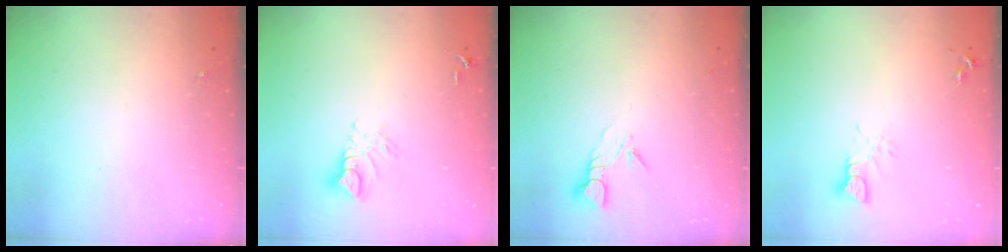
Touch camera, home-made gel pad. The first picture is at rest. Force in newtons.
{"total": 7.2, "press": 7.1, "slide": 0.7}
{"total": 3.9, "press": 3.9, "slide": 0.3}
{"total": 3.2, "press": 3.2, "slide": 0.2}